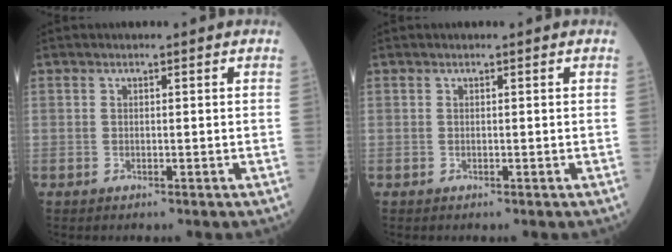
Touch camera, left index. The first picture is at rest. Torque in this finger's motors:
{"motor_torque": [-0.02, 0.02, 0.00, -0.01]}